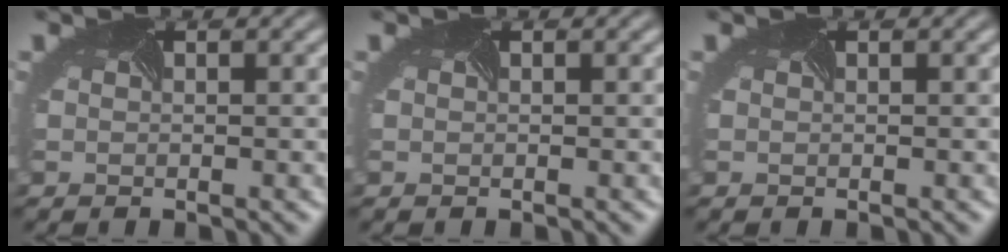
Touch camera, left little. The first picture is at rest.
{"total": 0.0}
{"total": 0.0}